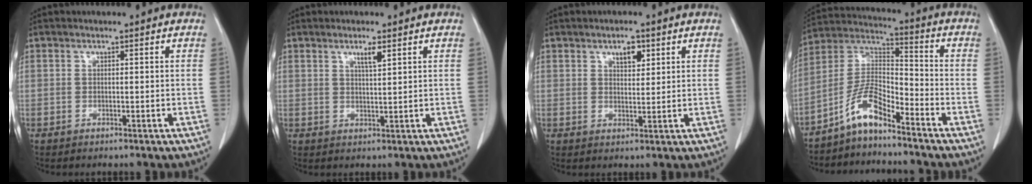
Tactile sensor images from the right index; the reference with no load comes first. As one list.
[{"total": 2.5, "force": [1.5, 0.1, 2.0], "torque": [-0.038, -0.003, 0.027]}, {"total": 3.3, "force": [1.8, 1.5, 2.3], "torque": [-0.035, -0.002, 0.031]}, {"total": 8.2, "force": [-6.2, 1.8, 5.1], "torque": [-0.110, 0.018, -0.125]}]